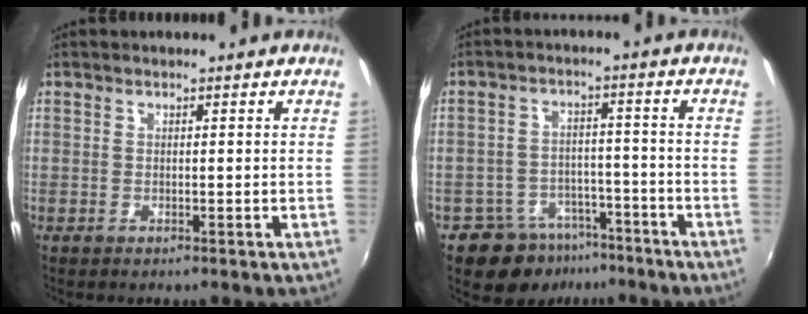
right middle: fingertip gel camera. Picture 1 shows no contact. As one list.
[{"total": 9.0, "force": [-6.6, 5.8, 2.1], "torque": [-0.048, 0.017, -0.090]}]